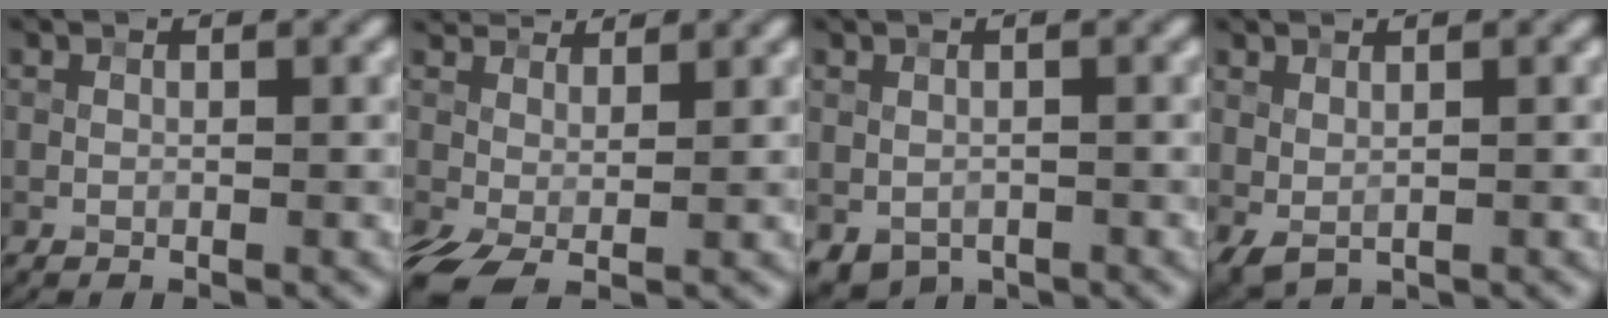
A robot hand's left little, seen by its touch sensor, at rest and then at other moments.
{"total": 5.2, "force": [1.3, 3.2, 3.9], "torque": [-0.094, 0.005, 0.014]}
{"total": 1.9, "force": [-1.0, 1.3, 1.0], "torque": [-0.017, -0.009, -0.014]}
{"total": 1.4, "force": [0.5, 0.8, 1.0], "torque": [-0.023, -0.003, 0.017]}